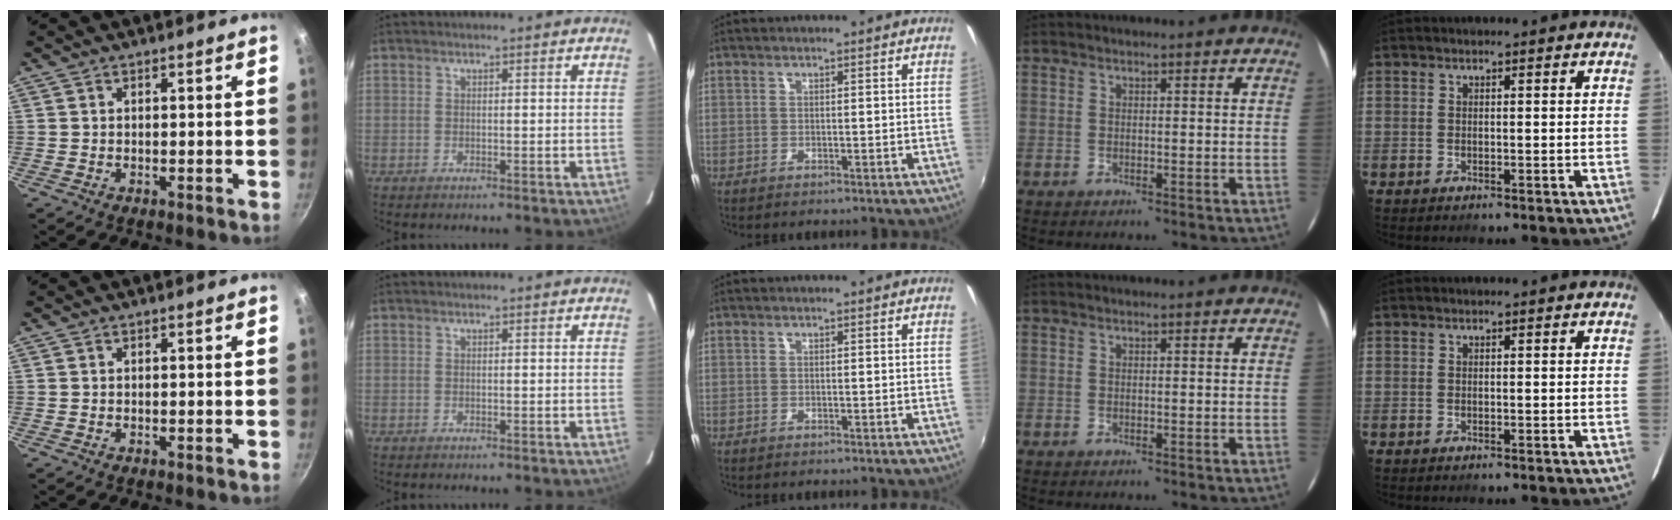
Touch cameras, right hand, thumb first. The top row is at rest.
{}